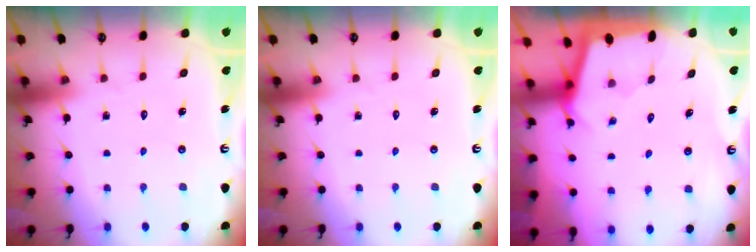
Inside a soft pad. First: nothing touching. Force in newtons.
{"total": 0.0}
{"total": 1.6, "press": 1.6, "slide": 0.2}